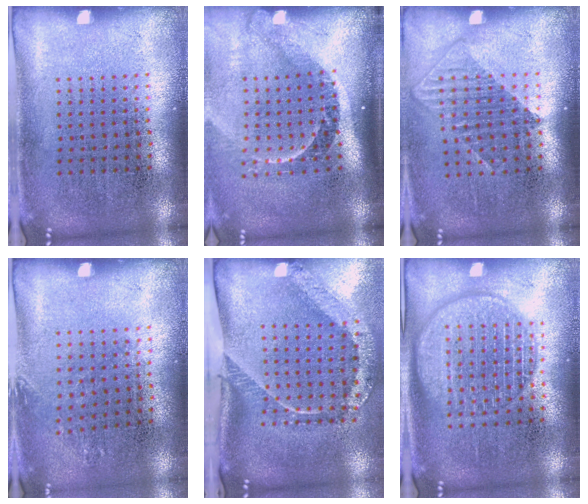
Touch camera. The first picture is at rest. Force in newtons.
{"total": 2.3, "press": 1.6, "slide": 1.7}
{"total": 1.3, "press": 1.0, "slide": 0.7}
{"total": 0.8, "press": 0.8, "slide": 0.1}
{"total": 2.5, "press": 1.6, "slide": 1.9}
{"total": 2.3, "press": 2.3, "slide": 0.3}